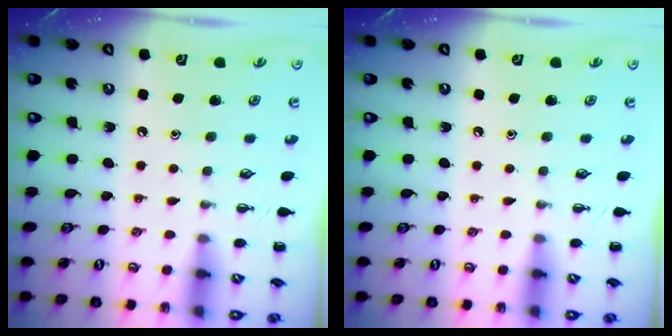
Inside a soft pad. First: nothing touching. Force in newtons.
{"total": 0.0}